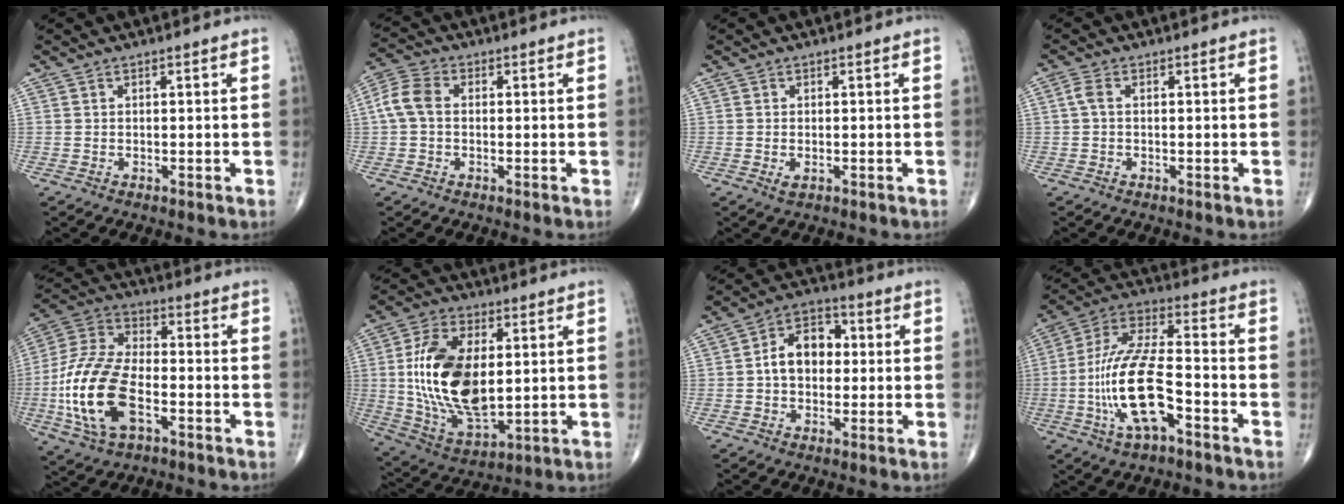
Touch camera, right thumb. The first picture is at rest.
{"total": 5.8, "force": [0.1, 4.1, 4.2], "torque": [-0.092, 0.017, -0.006]}
{"total": 1.1, "force": [-0.3, 0.6, 0.9], "torque": [-0.017, -0.002, -0.004]}
{"total": 2.0, "force": [0.1, 1.1, 1.6], "torque": [-0.039, 0.005, -0.002]}
{"total": 18.5, "force": [-5.2, 9.8, 14.8], "torque": [-0.312, 0.022, -0.098]}
{"total": 19.6, "force": [1.9, 10.6, 16.4], "torque": [-0.305, -0.014, 0.044]}
{"total": 9.0, "force": [0.3, 6.4, 6.4], "torque": [-0.083, 0.026, -0.005]}
{"total": 16.6, "force": [-5.1, 6.2, 14.6], "torque": [-0.298, 0.041, -0.093]}